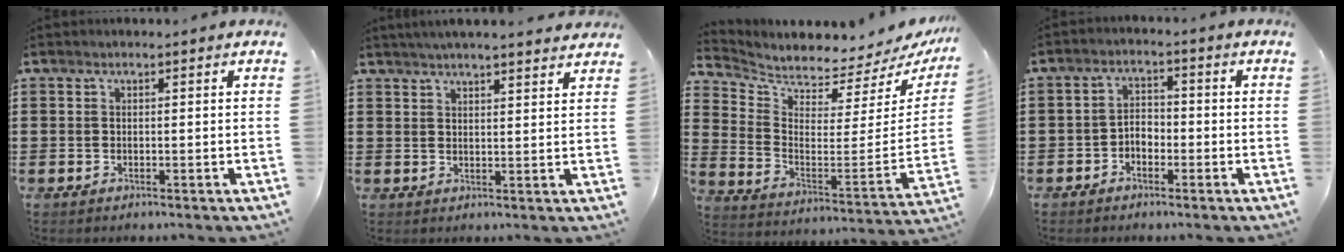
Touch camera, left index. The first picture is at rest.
{"total": 3.2, "force": [3.0, -0.2, 0.8], "torque": [-0.026, -0.010, 0.054]}
{"total": 3.0, "force": [3.0, 0.3, 0.3], "torque": [-0.033, -0.052, 0.047]}
{"total": 2.7, "force": [-1.7, 1.6, 1.4], "torque": [-0.031, 0.007, -0.035]}